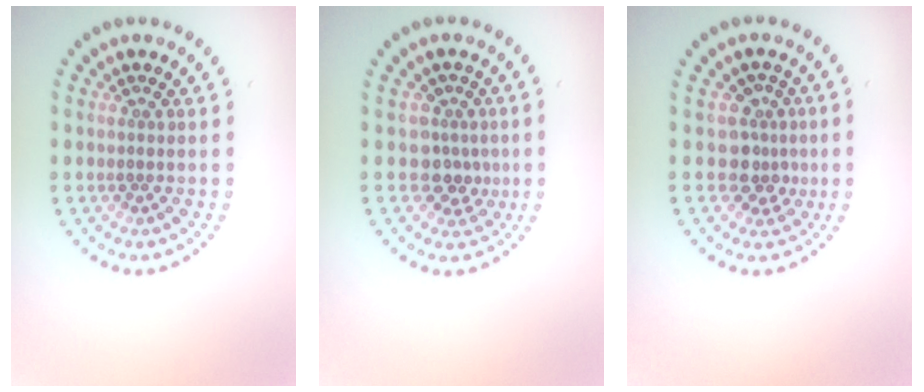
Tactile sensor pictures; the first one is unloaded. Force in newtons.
{"total": 2.8, "press": 2.0, "slide": 1.9}
{"total": 2.8, "press": 2.1, "slide": 1.8}